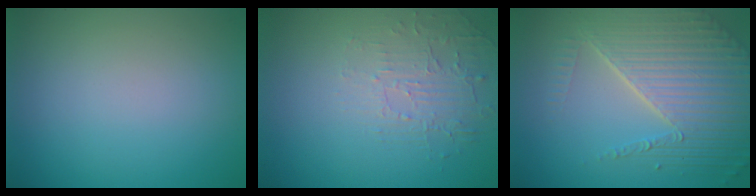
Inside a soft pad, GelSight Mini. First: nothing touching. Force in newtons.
{"total": 1.9, "press": 1.0, "slide": 1.6}
{"total": 7.7, "press": 5.4, "slide": 5.5}